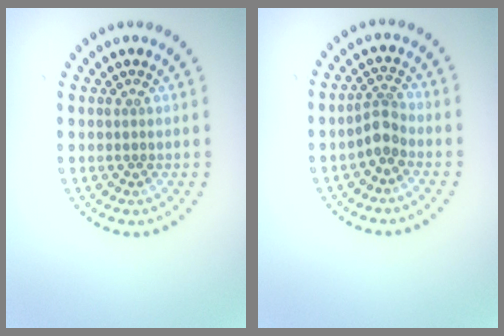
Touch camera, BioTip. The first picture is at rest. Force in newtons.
{"total": 2.1, "press": 1.6, "slide": 1.4}